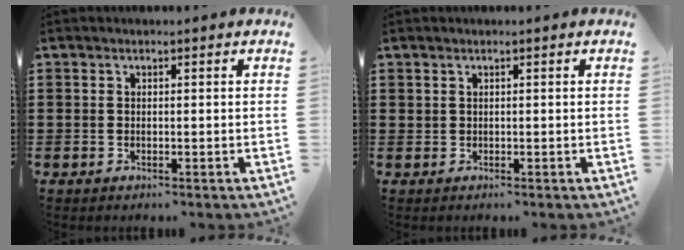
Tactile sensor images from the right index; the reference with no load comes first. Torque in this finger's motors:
{"motor_torque": [0.00, 2.14, 0.00, -0.01]}